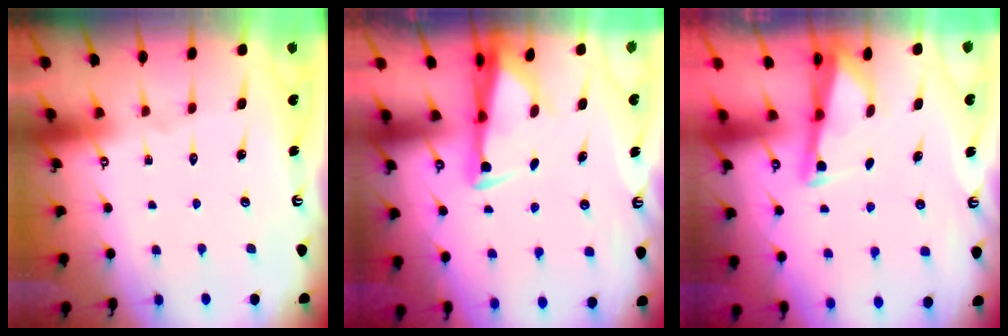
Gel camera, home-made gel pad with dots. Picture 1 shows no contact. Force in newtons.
{"total": 2.8, "press": 2.7, "slide": 1.0}
{"total": 2.6, "press": 2.6, "slide": 0.1}